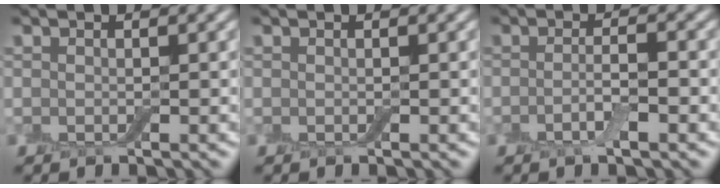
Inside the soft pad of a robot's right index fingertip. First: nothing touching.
{"total": 0.0}
{"total": 2.2, "force": [-0.8, 0.4, 2.0], "torque": [-0.038, 0.001, -0.019]}